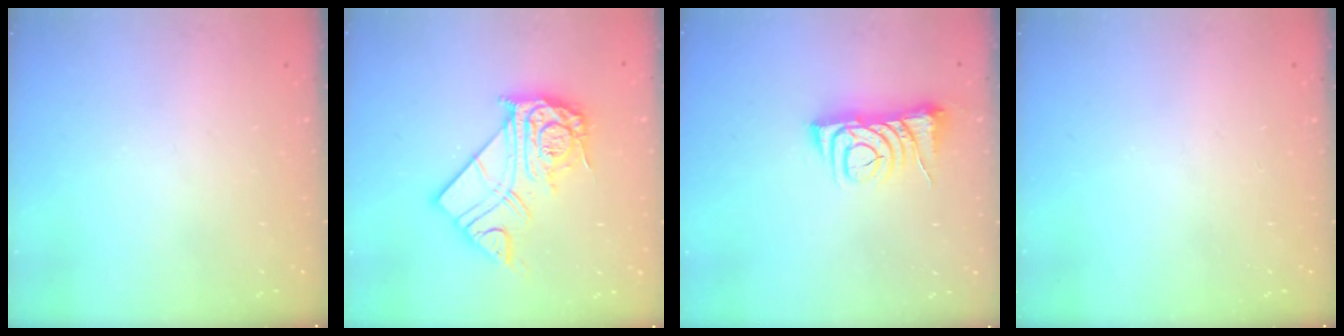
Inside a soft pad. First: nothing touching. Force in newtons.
{"total": 17.4, "press": 17.3, "slide": 1.7}
{"total": 7.3, "press": 7.2, "slide": 0.9}
{"total": 0.0}